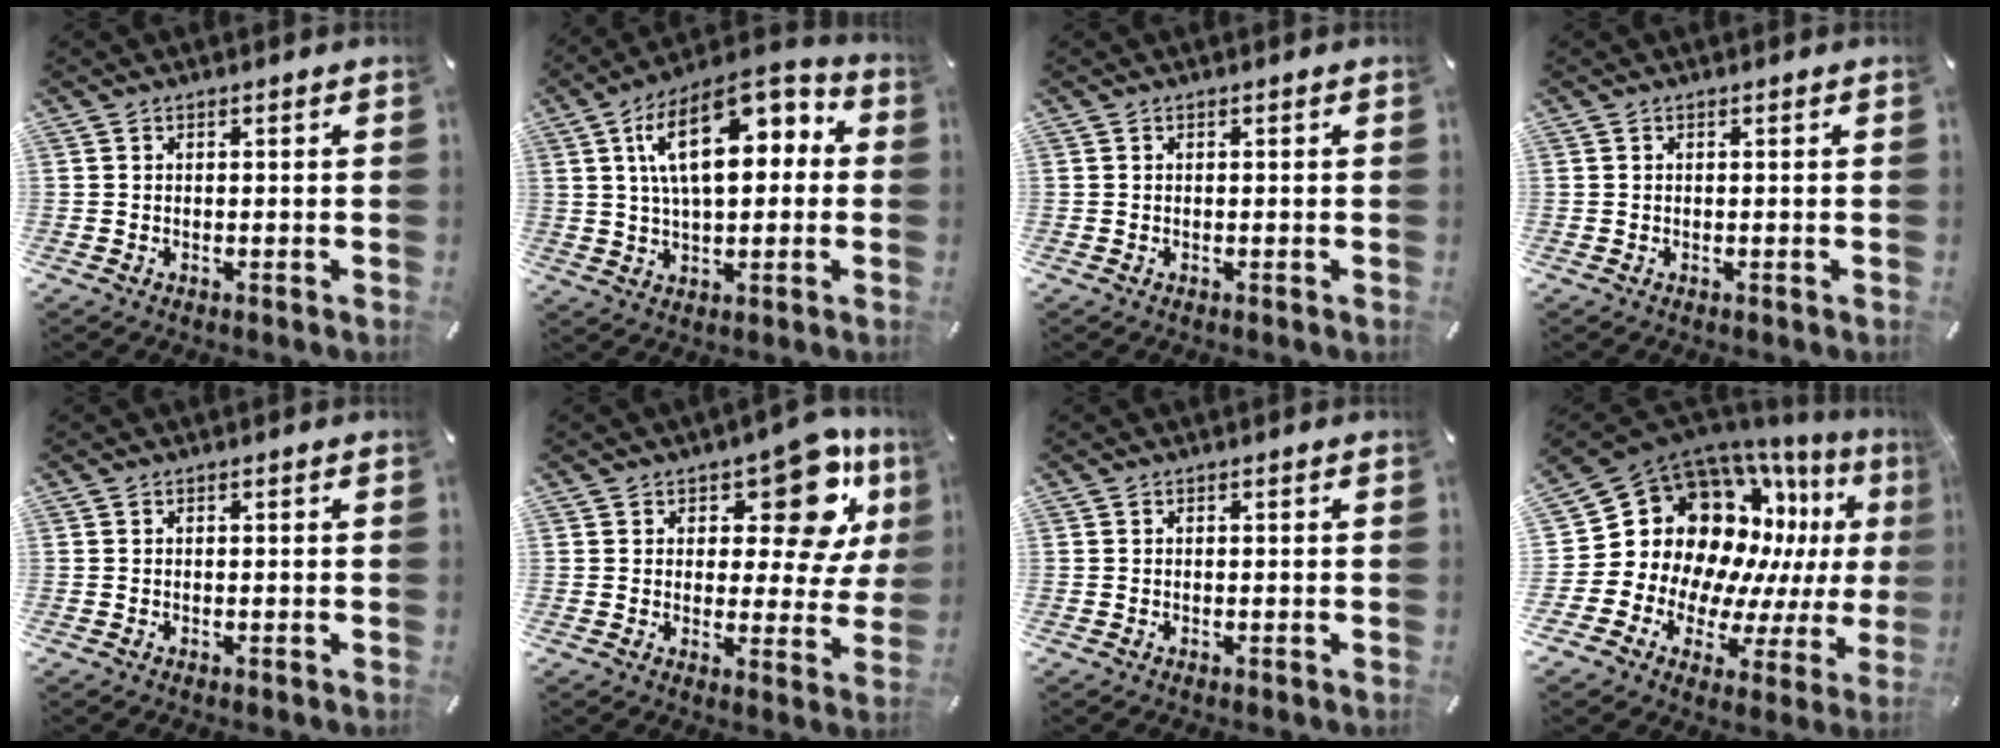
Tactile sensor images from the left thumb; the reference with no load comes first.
{"total": 17.4, "force": [5.3, 9.1, 13.8], "torque": [-0.236, -0.010, 0.087]}
{"total": 0.0}
{"total": 0.0}
{"total": 0.0}
{"total": 15.7, "force": [8.8, 7.4, 10.8], "torque": [-0.139, -0.058, 0.147]}
{"total": 0.0}
{"total": 18.4, "force": [6.0, 14.9, 8.9], "torque": [-0.161, -0.085, 0.141]}